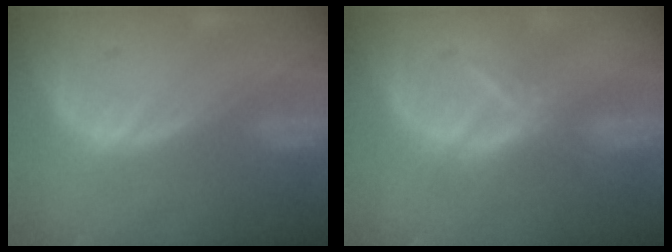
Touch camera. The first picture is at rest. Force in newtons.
{"total": 3.7, "press": 3.6, "slide": 0.9}